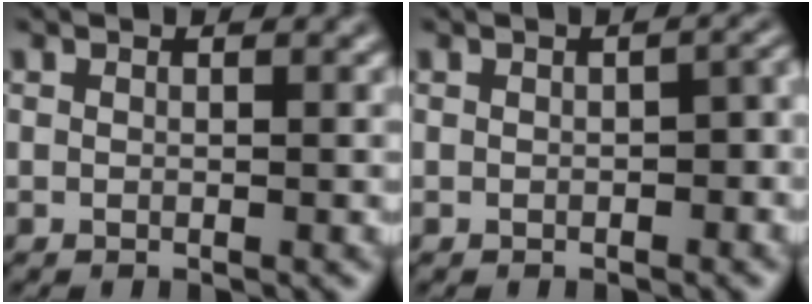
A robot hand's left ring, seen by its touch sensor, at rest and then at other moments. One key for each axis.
{"total": 1.9, "fx": -0.3, "fy": 1.0, "fz": 1.6, "tx": -0.020, "ty": 0.001, "tz": -0.004}